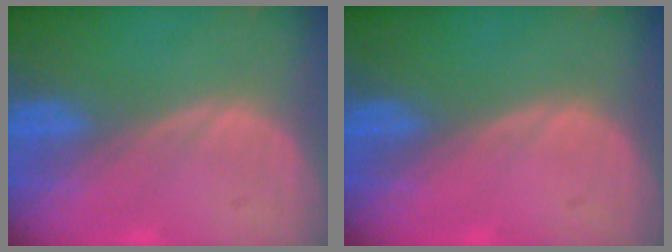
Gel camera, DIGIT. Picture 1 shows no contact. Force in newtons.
{"total": 0.0}